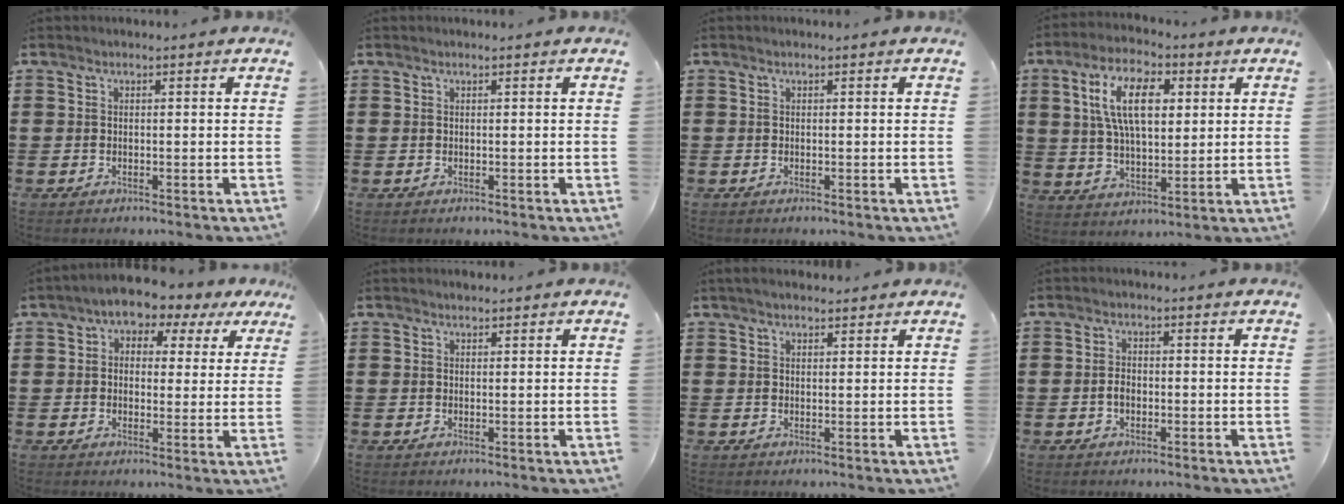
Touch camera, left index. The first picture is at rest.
{"total": 0.0}
{"total": 0.0}
{"total": 10.8, "force": [3.6, 5.2, 8.7], "torque": [-0.178, 0.013, 0.059]}
{"total": 3.7, "force": [2.6, 2.1, 1.6], "torque": [-0.044, -0.009, 0.038]}
{"total": 0.7, "force": [0.7, 0.2, 0.1], "torque": [-0.003, 0.001, 0.014]}
{"total": 1.8, "force": [1.6, 0.5, 0.7], "torque": [-0.016, 0.005, 0.031]}
{"total": 1.9, "force": [-0.5, 1.2, 1.4], "torque": [-0.036, 0.001, -0.013]}